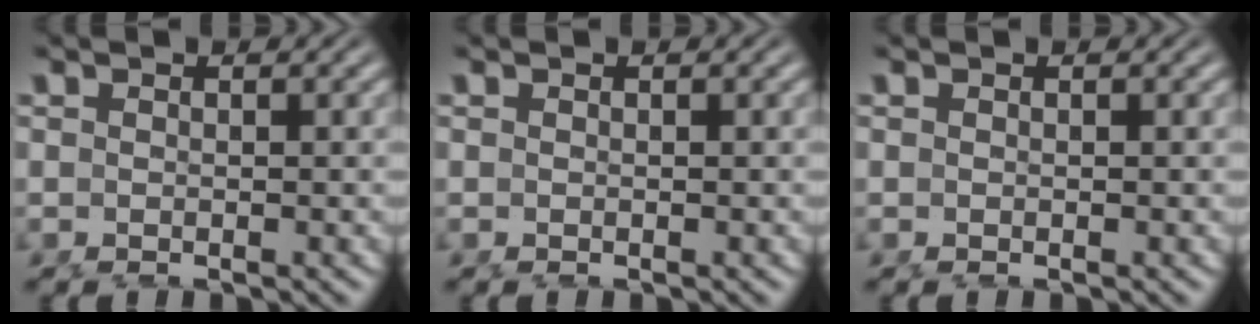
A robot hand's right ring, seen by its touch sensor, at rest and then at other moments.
{"total": 0.0}
{"total": 0.0}